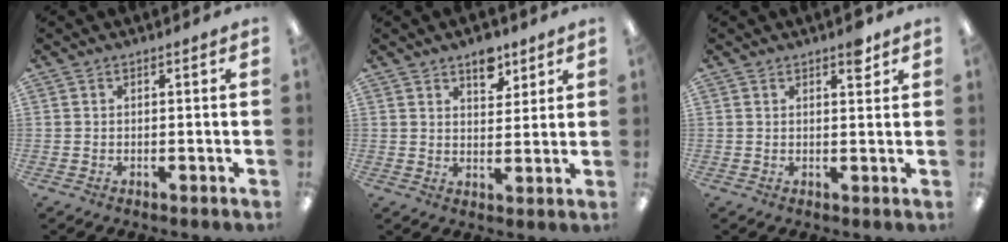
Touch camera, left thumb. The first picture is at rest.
{"total": 7.3, "force": [4.9, 4.0, 3.6], "torque": [-0.027, -0.028, 0.081]}
{"total": 3.7, "force": [2.5, 1.5, 2.3], "torque": [-0.018, -0.010, 0.038]}